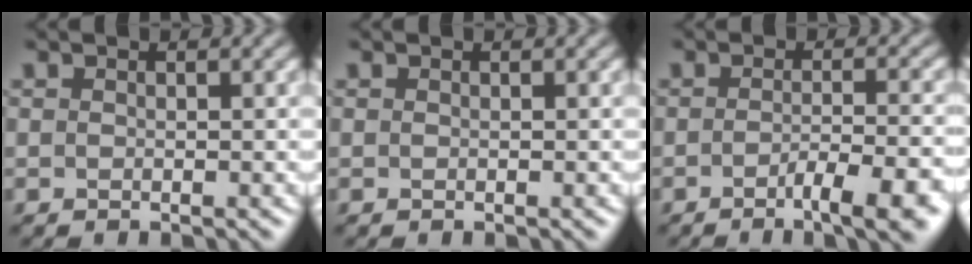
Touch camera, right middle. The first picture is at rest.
{"total": 0.0}
{"total": 6.5, "force": [-3.1, 1.7, 5.5], "torque": [-0.066, -0.002, -0.040]}